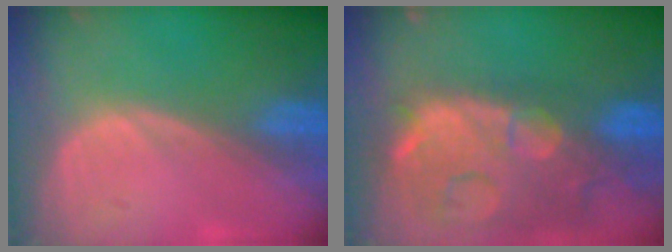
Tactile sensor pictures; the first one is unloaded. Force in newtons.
{"total": 15.0, "press": 12.0, "slide": 9.0}